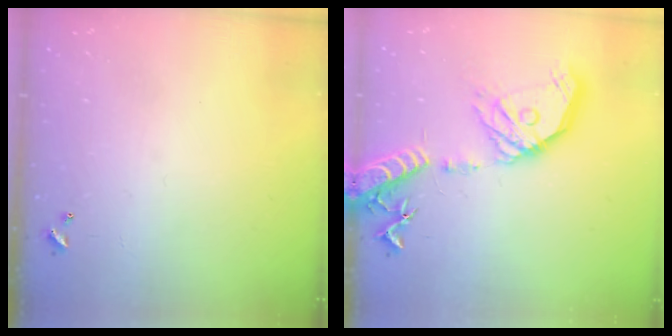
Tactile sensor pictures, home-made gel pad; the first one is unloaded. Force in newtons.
{"total": 22.7, "press": 22.4, "slide": 3.8}